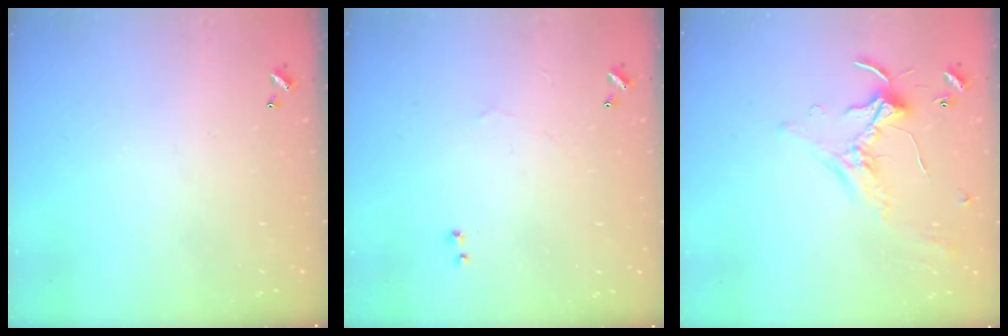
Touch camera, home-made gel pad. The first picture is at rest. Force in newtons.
{"total": 1.0, "press": 0.5, "slide": 0.8}
{"total": 0.8, "press": 0.7, "slide": 0.4}